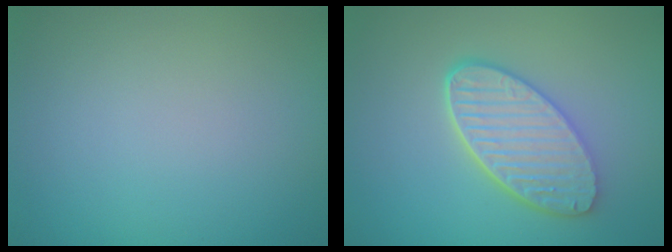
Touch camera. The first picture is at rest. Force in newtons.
{"total": 5.7, "press": 4.4, "slide": 3.6}